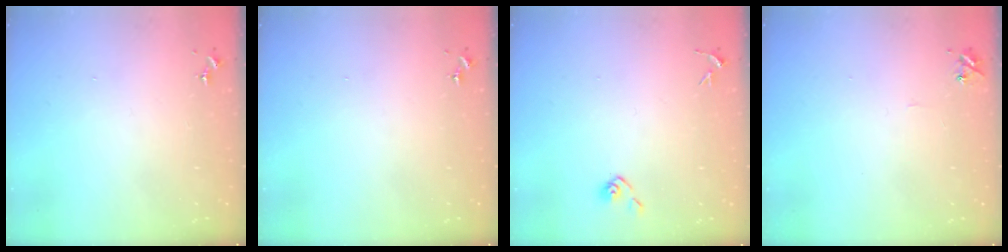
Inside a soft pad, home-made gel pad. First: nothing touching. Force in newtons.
{"total": 0.0}
{"total": 4.3, "press": 4.2, "slide": 0.5}
{"total": 4.9, "press": 4.9, "slide": 0.6}